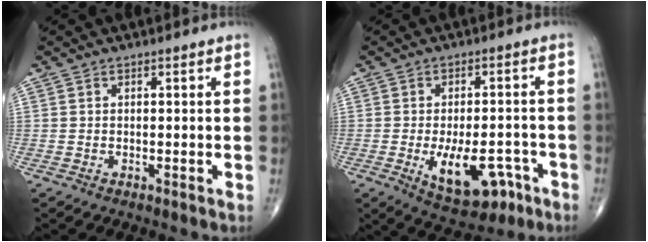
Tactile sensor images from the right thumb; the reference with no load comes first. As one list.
[{"total": 11.6, "force": [-4.3, 6.0, 9.0], "torque": [-0.117, 0.016, -0.051]}]